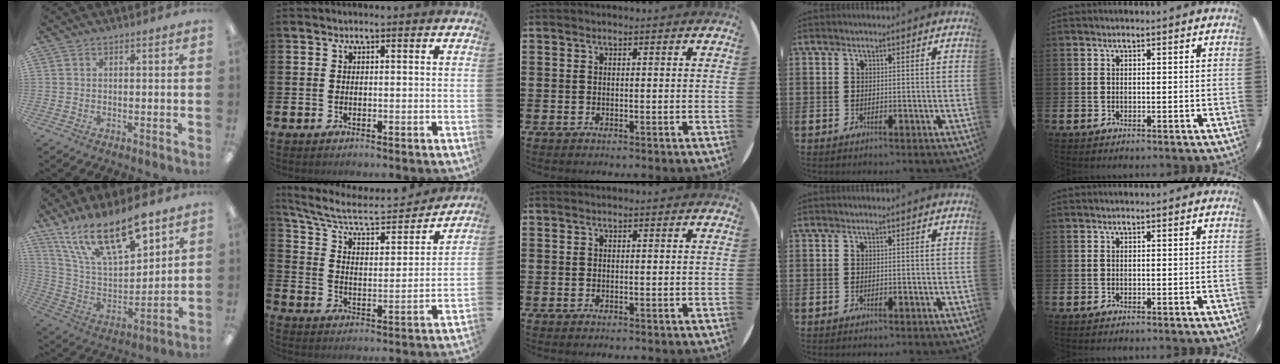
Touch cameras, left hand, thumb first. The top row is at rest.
{"thumb": {"total": 20.0, "force": [13.9, 7.3, 12.3], "torque": [-0.222, -0.081, 0.247]}, "index": {"total": 8.5, "force": [7.2, 2.7, 3.6], "torque": [-0.108, -0.042, 0.121]}}